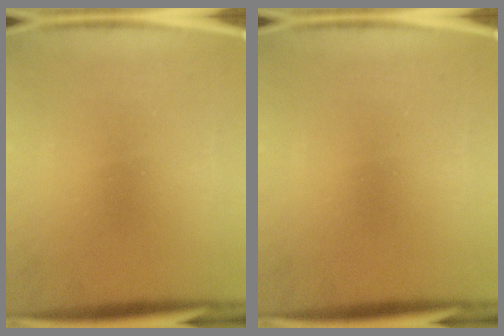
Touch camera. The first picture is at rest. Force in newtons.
{"total": 0.0}